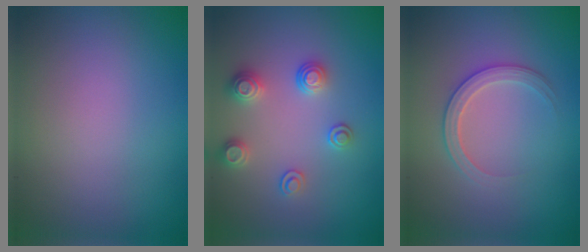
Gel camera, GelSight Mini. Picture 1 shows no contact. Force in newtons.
{"total": 2.6, "press": 2.6, "slide": 0.4}
{"total": 2.5, "press": 2.5, "slide": 0.3}